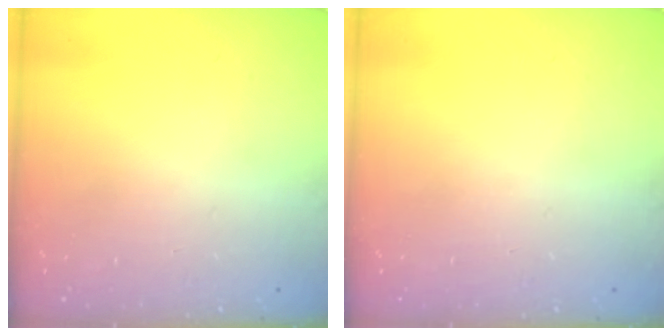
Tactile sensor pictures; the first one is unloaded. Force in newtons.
{"total": 0.0}